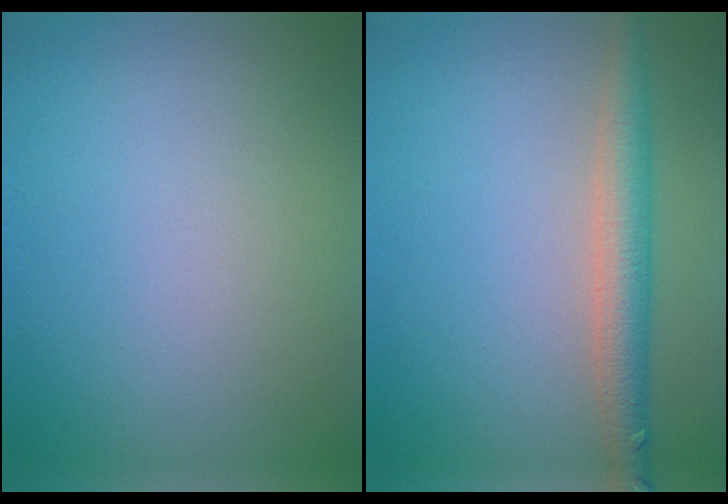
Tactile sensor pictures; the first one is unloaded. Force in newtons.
{"total": 3.8, "press": 3.8, "slide": 0.3}